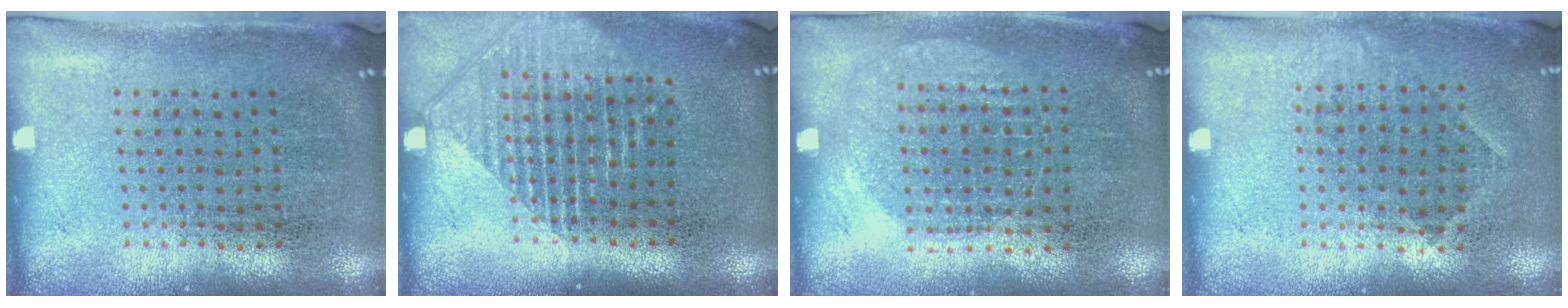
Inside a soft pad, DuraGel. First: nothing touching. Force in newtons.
{"total": 1.5, "press": 1.4, "slide": 0.6}
{"total": 1.0, "press": 0.9, "slide": 0.4}
{"total": 0.9, "press": 0.6, "slide": 0.6}